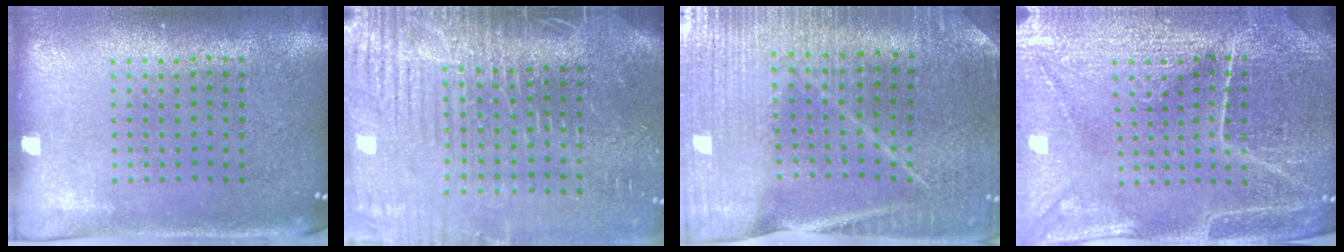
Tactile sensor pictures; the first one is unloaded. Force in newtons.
{"total": 4.3, "press": 3.8, "slide": 2.1}
{"total": 3.0, "press": 3.0, "slide": 0.3}
{"total": 4.3, "press": 4.2, "slide": 0.9}